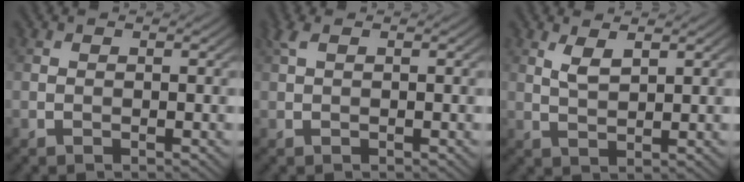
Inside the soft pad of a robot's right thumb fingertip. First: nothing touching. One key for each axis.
{"total": 1.8, "fx": 0.9, "fy": 0.6, "fz": 1.4, "tx": -0.040, "ty": 0.008, "tz": 0.016}
{"total": 2.6, "fx": 1.6, "fy": 0.6, "fz": 2.0, "tx": -0.048, "ty": 0.000, "tz": 0.034}